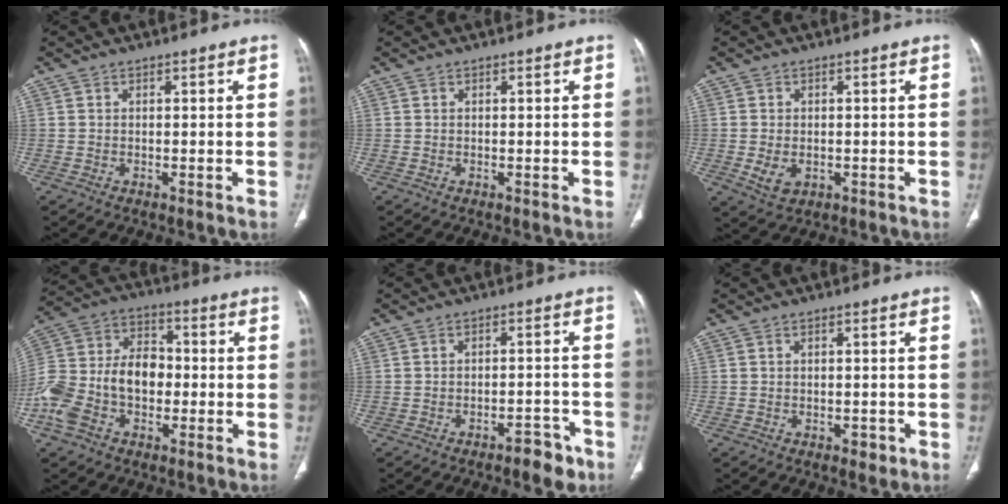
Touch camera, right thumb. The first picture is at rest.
{"total": 0.0}
{"total": 4.1, "force": [-0.9, 2.9, 2.8], "torque": [-0.049, -0.003, -0.005]}
{"total": 17.5, "force": [-3.7, 11.7, 12.5], "torque": [-0.259, 0.041, -0.072]}
{"total": 5.5, "force": [-3.8, 2.4, 3.0], "torque": [-0.027, 0.036, -0.047]}
{"total": 1.8, "force": [-0.8, 1.1, 1.2], "torque": [-0.012, 0.002, -0.008]}